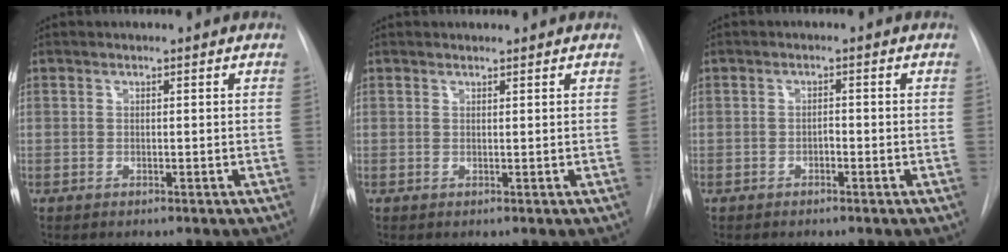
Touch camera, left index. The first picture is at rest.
{"total": 0.0}
{"total": 1.2, "force": [-1.0, 0.4, 0.7], "torque": [-0.008, -0.001, -0.019]}